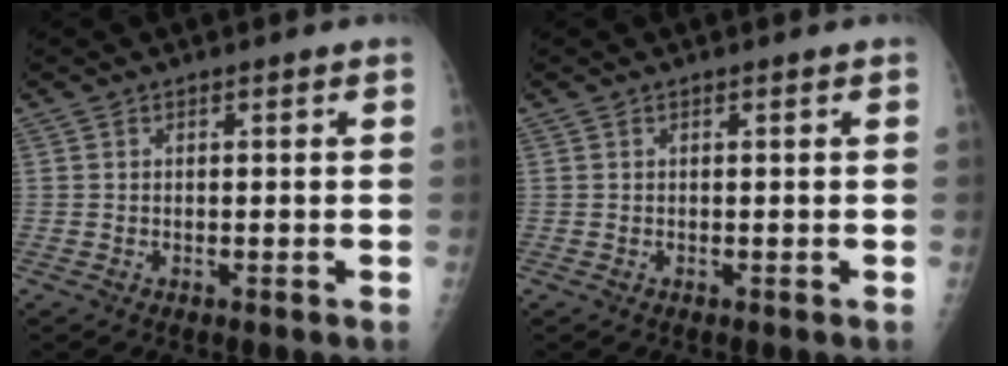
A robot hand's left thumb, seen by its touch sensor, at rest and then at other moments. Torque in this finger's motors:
{"motor_torque": [0.05, 0.14, -0.06, -0.12, 0.00]}